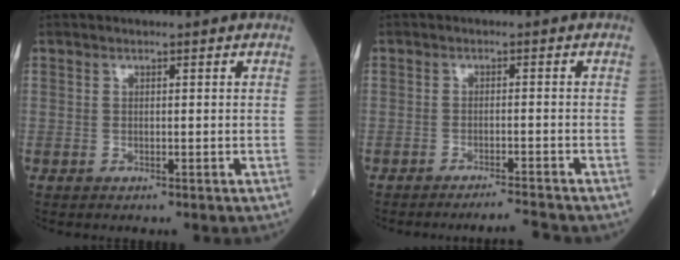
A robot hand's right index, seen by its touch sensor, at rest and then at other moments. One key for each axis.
{"total": 3.4, "fx": -3.2, "fy": -1.3, "fz": 0.3, "tx": -0.003, "ty": -0.012, "tz": -0.048}